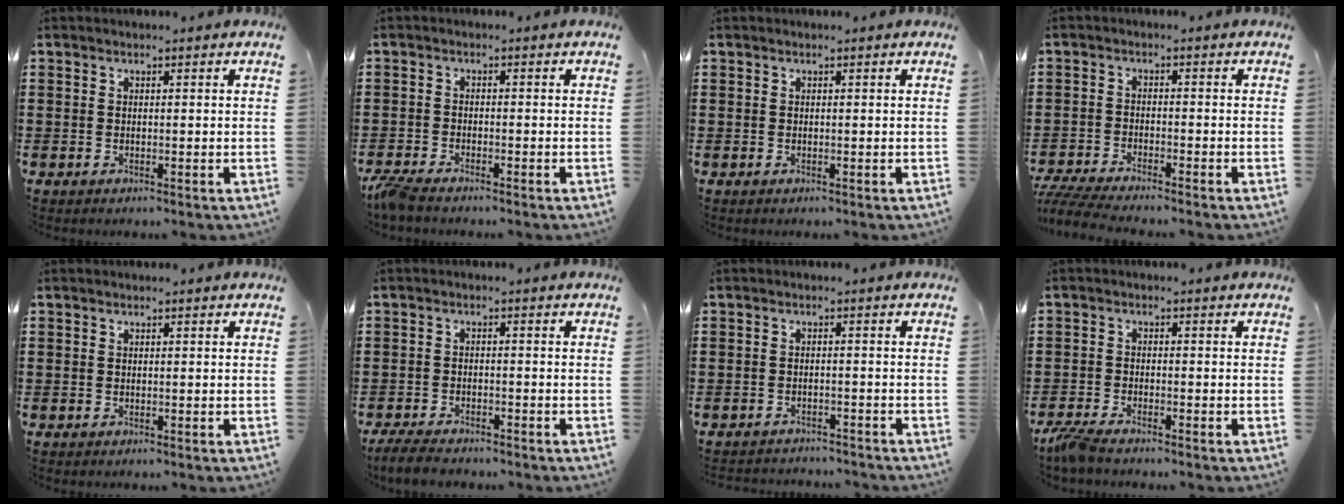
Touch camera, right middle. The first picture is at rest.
{"total": 3.0, "force": [-2.7, 0.3, 1.2], "torque": [-0.040, -0.006, -0.059]}
{"total": 0.0}
{"total": 4.2, "force": [-4.0, 0.0, 1.1], "torque": [-0.040, -0.012, -0.086]}
{"total": 0.0}
{"total": 3.6, "force": [-3.4, 0.6, 1.0], "torque": [-0.032, -0.003, -0.073]}
{"total": 2.0, "force": [-2.0, 0.1, -0.1], "torque": [-0.005, -0.001, -0.043]}
{"total": 3.1, "force": [-2.7, 0.3, 1.4], "torque": [-0.044, -0.007, -0.060]}